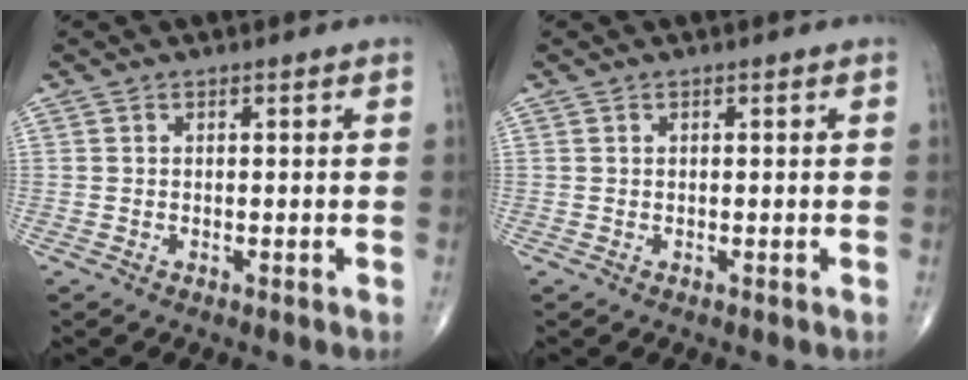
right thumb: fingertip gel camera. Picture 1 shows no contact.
{"total": 0.0}